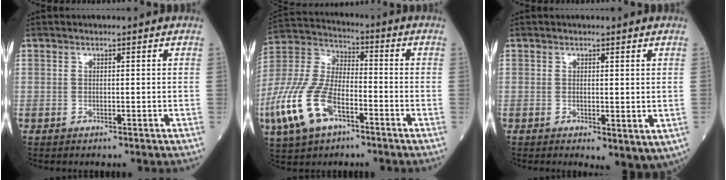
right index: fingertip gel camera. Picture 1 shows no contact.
{"total": 14.5, "force": [-6.4, 7.0, 11.0], "torque": [-0.263, 0.001, -0.121]}
{"total": 4.4, "force": [-0.4, 1.8, 4.0], "torque": [-0.049, -0.014, 0.001]}